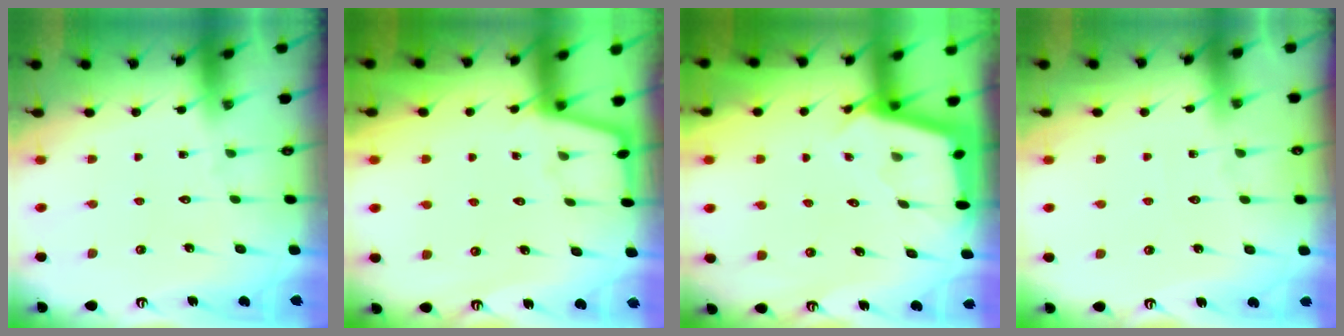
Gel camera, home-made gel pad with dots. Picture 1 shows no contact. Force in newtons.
{"total": 2.3, "press": 2.3, "slide": 0.4}
{"total": 2.4, "press": 2.4, "slide": 0.1}
{"total": 2.0, "press": 2.0, "slide": 0.4}